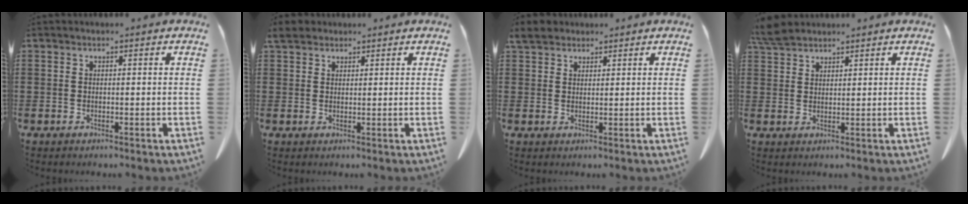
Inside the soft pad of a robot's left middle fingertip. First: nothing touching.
{"total": 2.8, "force": [2.3, 1.3, 1.0], "torque": [-0.028, 0.007, 0.045]}
{"total": 3.5, "force": [2.9, 1.5, 1.1], "torque": [-0.032, 0.005, 0.057]}
{"total": 3.7, "force": [3.2, 1.1, 1.4], "torque": [-0.038, -0.003, 0.062]}